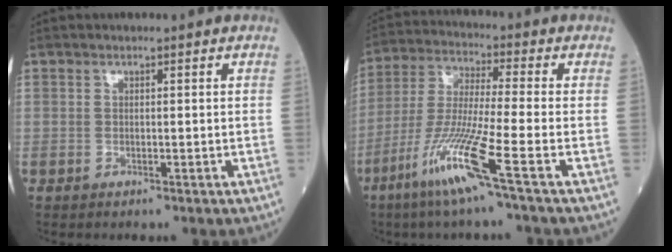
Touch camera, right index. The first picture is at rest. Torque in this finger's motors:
{"motor_torque": [0.38, -0.29, 0.40, 0.21]}